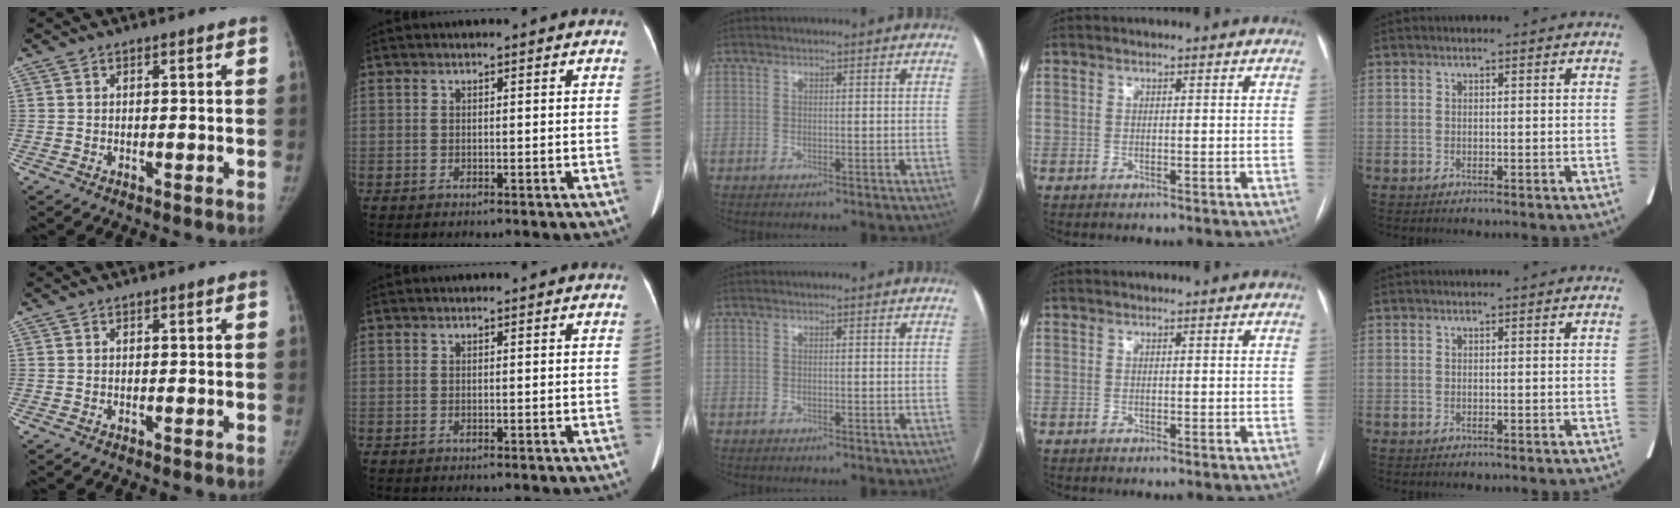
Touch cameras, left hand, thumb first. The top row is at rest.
{}